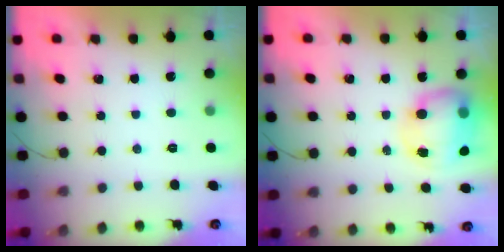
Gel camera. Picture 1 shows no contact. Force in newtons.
{"total": 9.9, "press": 9.5, "slide": 2.7}